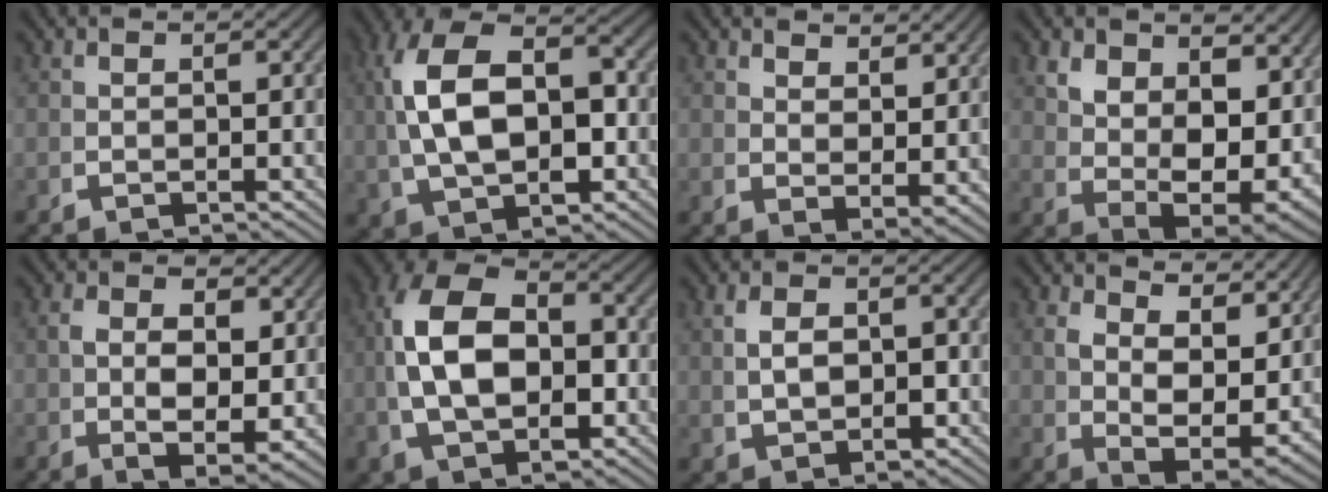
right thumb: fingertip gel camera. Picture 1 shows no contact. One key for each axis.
{"total": 10.2, "fx": 0.6, "fy": 6.1, "fz": 8.1, "tx": -0.161, "ty": -0.017, "tz": 0.026}
{"total": 3.2, "fx": 2.5, "fy": 1.3, "fz": 1.6, "tx": -0.017, "ty": -0.005, "tz": 0.046}
{"total": 9.0, "fx": 1.9, "fy": 5.1, "fz": 7.2, "tx": -0.132, "ty": -0.041, "tz": 0.053}
{"total": 5.7, "fx": 0.3, "fy": 3.7, "fz": 4.3, "tx": -0.067, "ty": -0.020, "tz": 0.013}
{"total": 11.2, "fx": 0.3, "fy": 7.1, "fz": 8.7, "tx": -0.176, "ty": -0.022, "tz": 0.022}
{"total": 3.8, "fx": 0.4, "fy": 2.6, "fz": 2.8, "tx": -0.041, "ty": -0.006, "tz": 0.018}
{"total": 7.2, "fx": 2.0, "fy": 3.8, "fz": 5.8, "tx": -0.105, "ty": -0.025, "tz": 0.046}